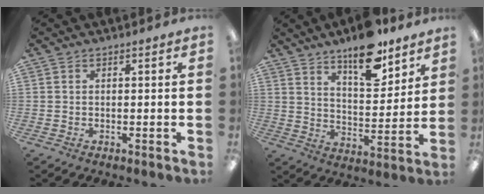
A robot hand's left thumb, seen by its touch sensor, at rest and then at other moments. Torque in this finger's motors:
{"motor_torque": [1.76, 0.94, 1.35, -1.43, 0.09]}